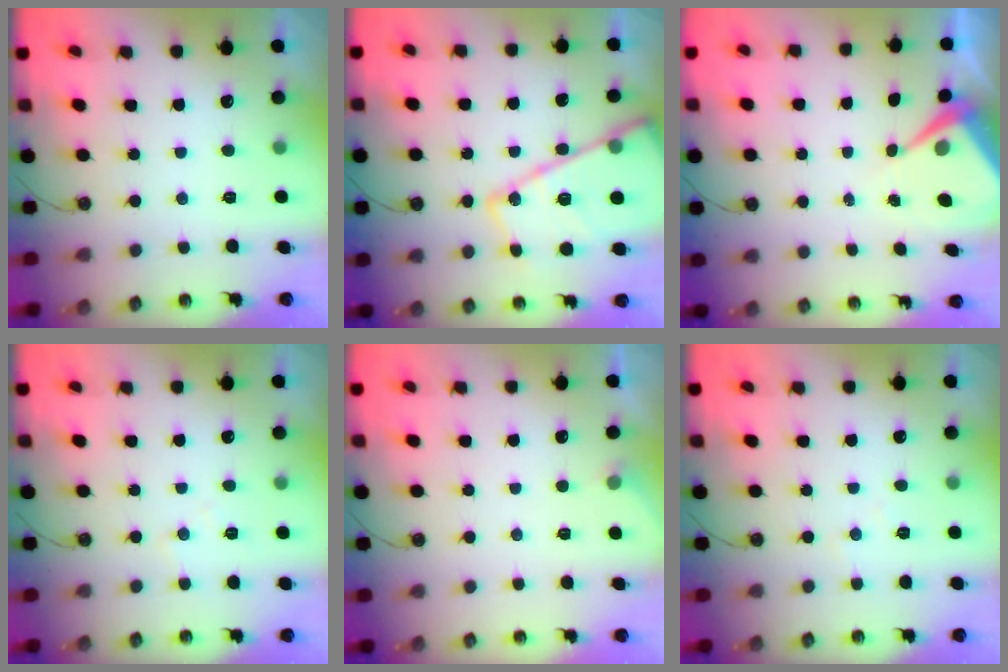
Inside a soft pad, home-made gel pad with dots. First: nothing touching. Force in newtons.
{"total": 22.4, "press": 22.3, "slide": 2.1}
{"total": 5.6, "press": 5.6, "slide": 0.5}
{"total": 7.1, "press": 7.0, "slide": 0.9}
{"total": 2.6, "press": 2.5, "slide": 0.5}
{"total": 3.2, "press": 3.1, "slide": 0.6}